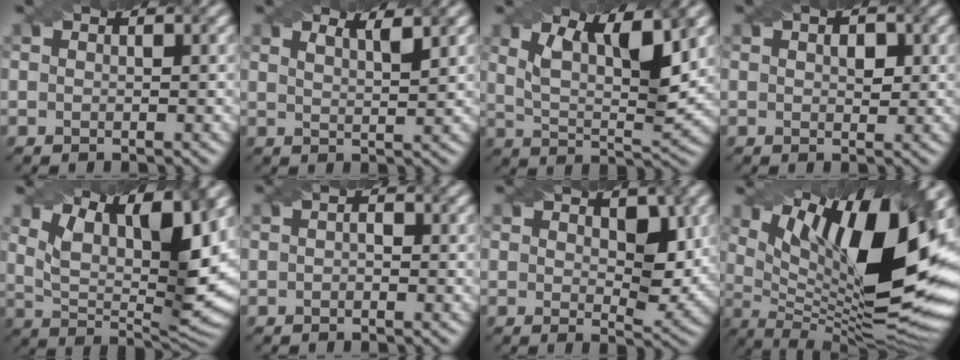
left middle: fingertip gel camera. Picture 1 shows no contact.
{"total": 2.6, "force": [1.7, 0.8, 1.8], "torque": [-0.014, 0.010, 0.017]}
{"total": 7.4, "force": [3.6, 2.4, 6.0], "torque": [-0.110, -0.003, 0.064]}
{"total": 1.8, "force": [0.5, 1.1, 1.3], "torque": [-0.015, -0.001, 0.010]}
{"total": 12.2, "force": [5.7, 4.3, 9.9], "torque": [-0.163, -0.004, 0.100]}
{"total": 0.9, "force": [-0.2, 0.5, 0.7], "torque": [-0.014, 0.001, -0.005]}
{"total": 4.2, "force": [1.2, 2.4, 3.2], "torque": [-0.046, -0.015, 0.024]}
{"total": 16.7, "force": [5.7, 5.4, 14.7], "torque": [-0.235, 0.000, 0.103]}